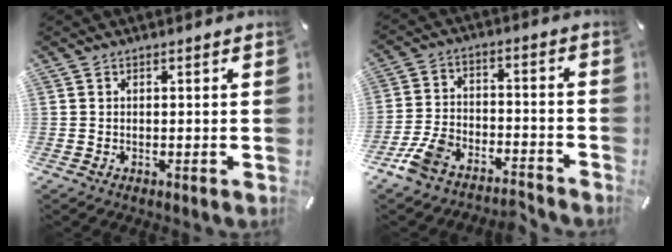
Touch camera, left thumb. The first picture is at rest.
{"total": 9.1, "force": [-6.5, 4.5, 4.6], "torque": [-0.093, 0.024, -0.122]}